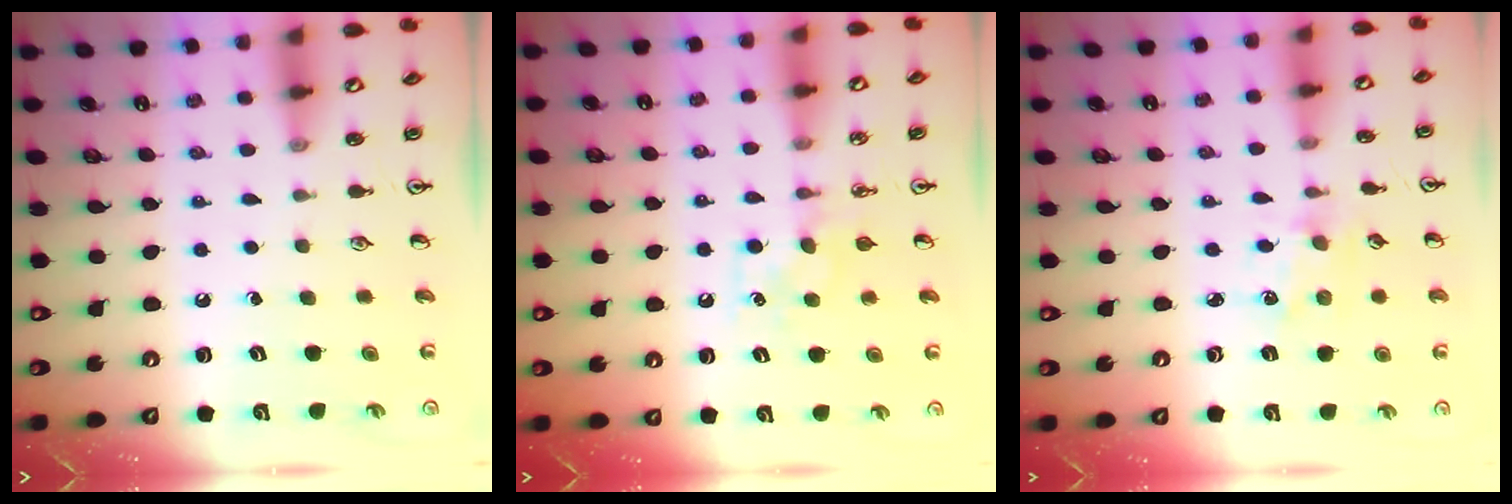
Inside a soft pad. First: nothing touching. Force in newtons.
{"total": 5.5, "press": 5.4, "slide": 0.8}
{"total": 1.7, "press": 1.7, "slide": 0.3}